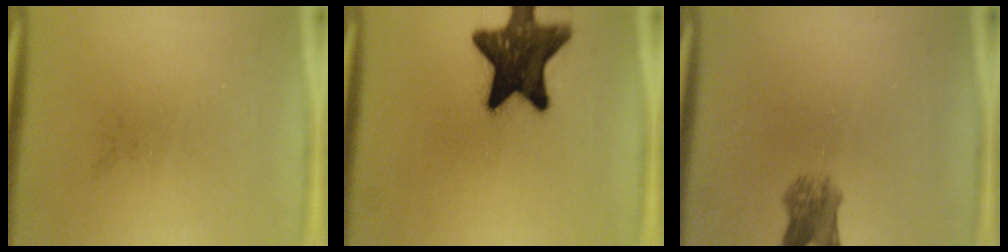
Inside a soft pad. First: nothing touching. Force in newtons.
{"total": 15.8}
{"total": 4.1}